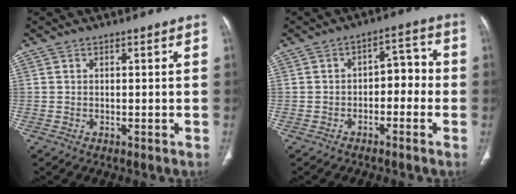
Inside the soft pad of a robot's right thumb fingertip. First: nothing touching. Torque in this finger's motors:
{"motor_torque": [-0.16, -0.16, -0.22, 0.17, 0.08]}